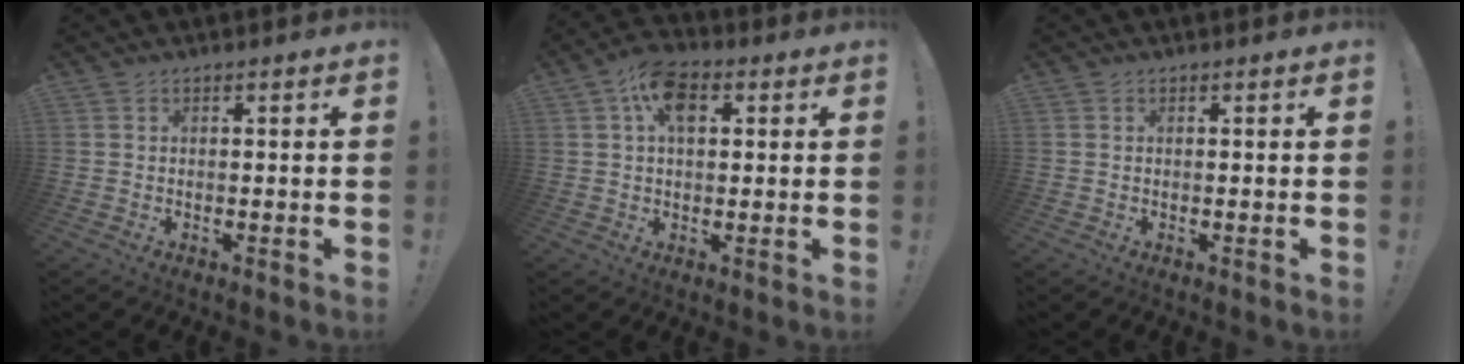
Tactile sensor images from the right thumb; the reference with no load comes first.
{"total": 9.5, "force": [3.2, 5.7, 6.9], "torque": [-0.112, 0.007, 0.059]}
{"total": 0.0}